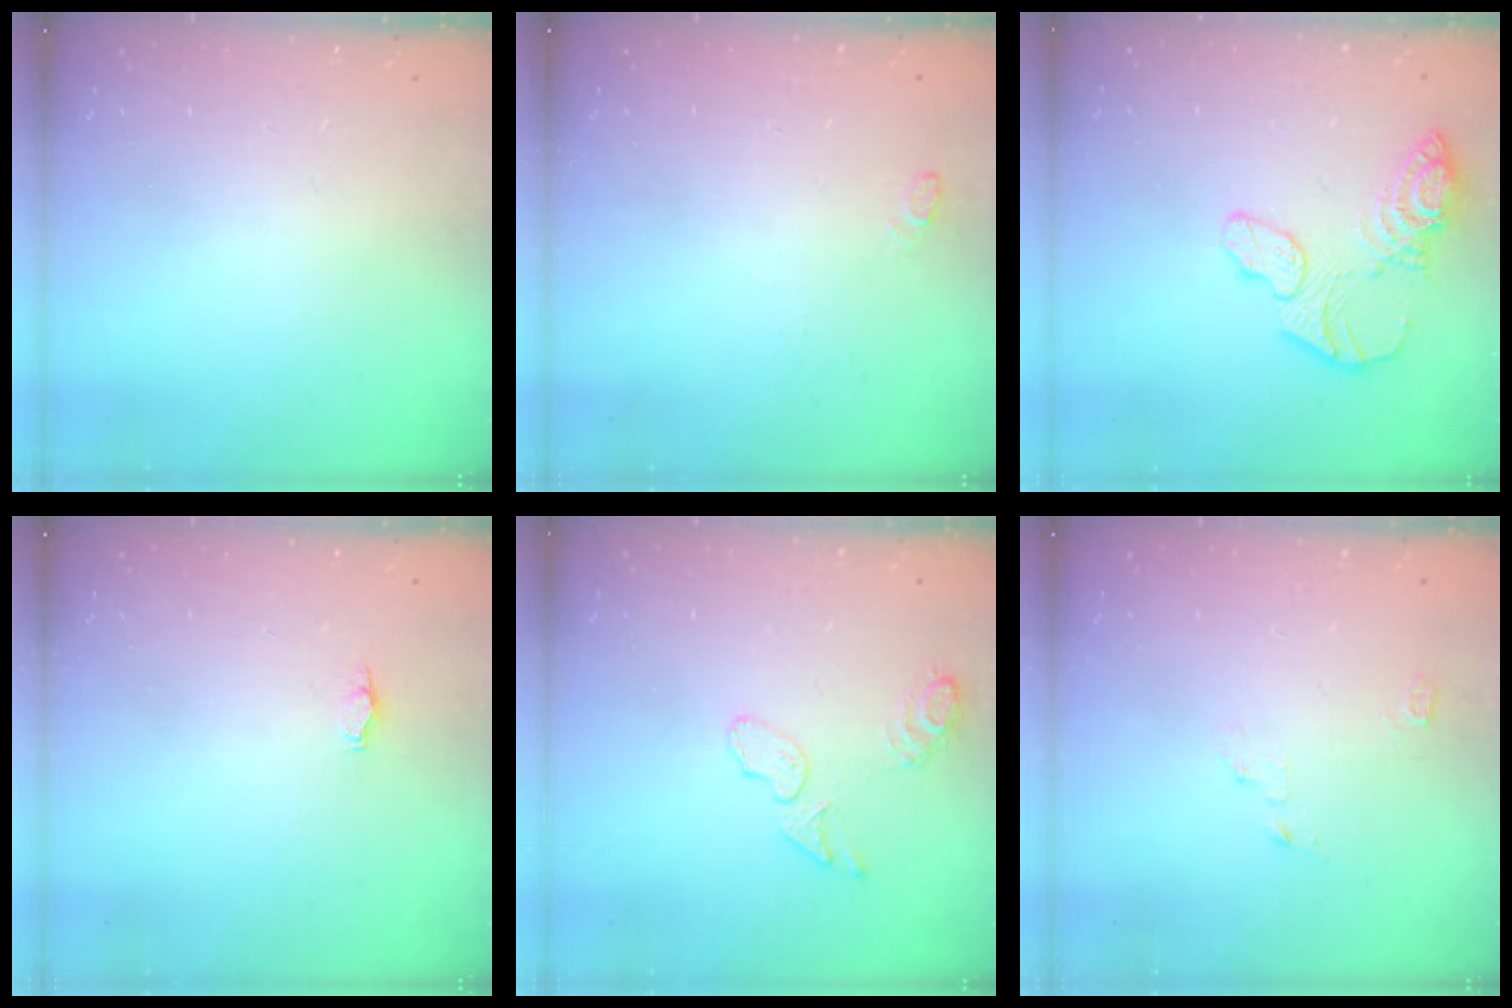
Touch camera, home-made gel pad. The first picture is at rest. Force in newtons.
{"total": 12.2, "press": 4.2, "slide": 11.5}
{"total": 12.6, "press": 12.5, "slide": 1.1}
{"total": 2.2, "press": 1.9, "slide": 1.2}
{"total": 7.5, "press": 7.5, "slide": 1.0}
{"total": 2.4, "press": 2.4, "slide": 0.3}